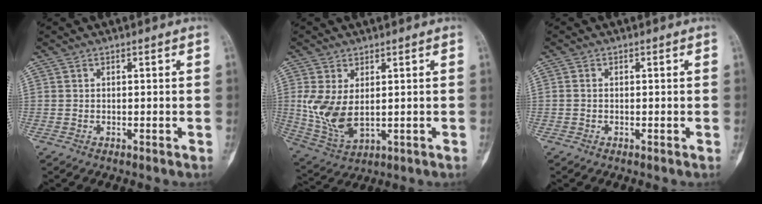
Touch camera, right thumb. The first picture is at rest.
{"total": 9.4, "force": [0.6, 5.3, 7.7], "torque": [-0.154, -0.010, 0.030]}
{"total": 0.6, "force": [-0.2, 0.4, 0.4], "torque": [-0.002, 0.002, -0.006]}